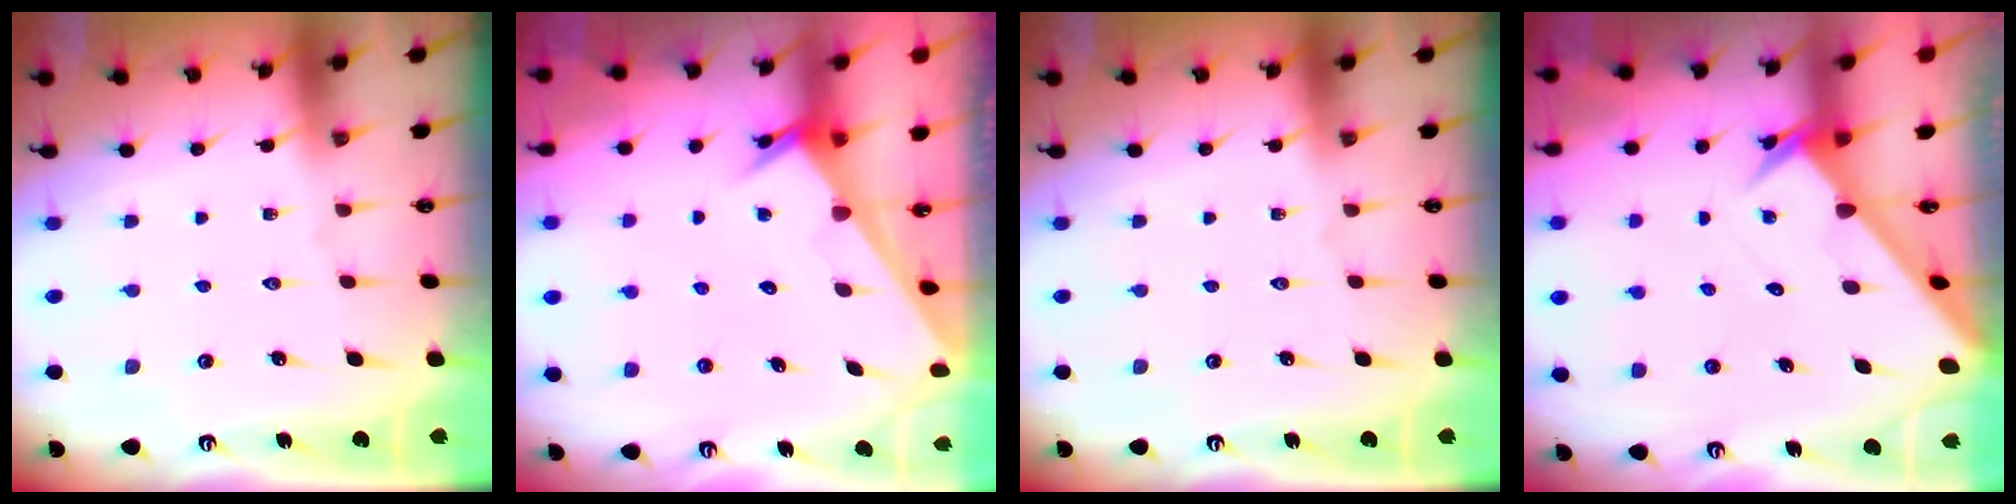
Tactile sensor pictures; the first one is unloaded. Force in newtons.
{"total": 2.4, "press": 2.4, "slide": 0.1}
{"total": 0.0}
{"total": 2.7, "press": 2.7, "slide": 0.1}